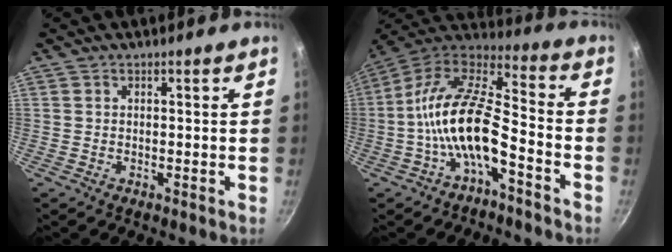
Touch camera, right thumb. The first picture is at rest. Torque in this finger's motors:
{"motor_torque": [0.90, 0.70, 1.94, -0.83, 0.73]}